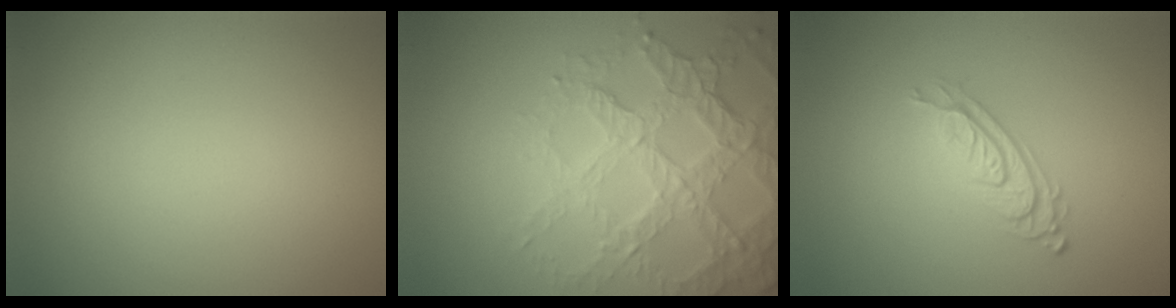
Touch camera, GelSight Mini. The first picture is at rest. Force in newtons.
{"total": 7.7, "press": 5.3, "slide": 5.5}
{"total": 2.8, "press": 2.0, "slide": 1.9}